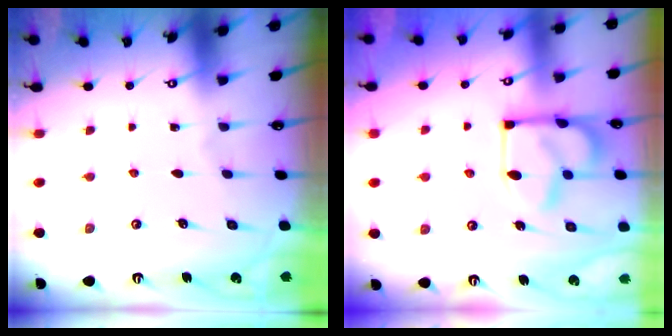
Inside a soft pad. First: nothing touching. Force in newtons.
{"total": 7.8, "press": 7.8, "slide": 0.5}